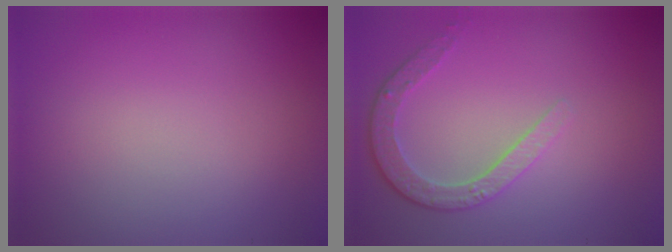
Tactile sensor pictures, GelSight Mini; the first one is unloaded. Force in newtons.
{"total": 2.9, "press": 2.5, "slide": 1.6}